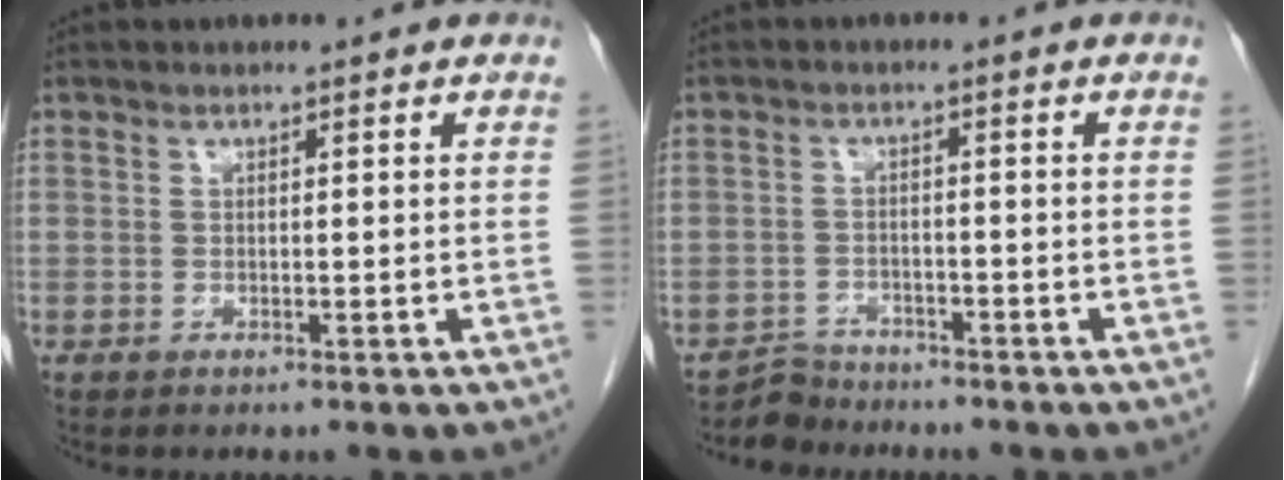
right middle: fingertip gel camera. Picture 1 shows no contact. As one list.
[{"total": 3.1, "force": [-2.7, 1.0, -1.0], "torque": [0.020, -0.001, -0.050]}]